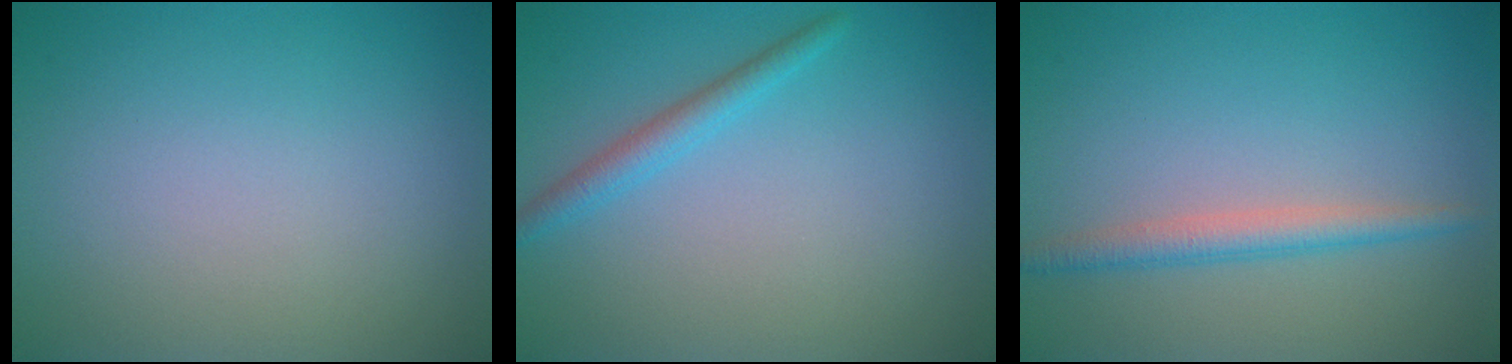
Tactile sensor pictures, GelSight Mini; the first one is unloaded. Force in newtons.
{"total": 2.0, "press": 2.0, "slide": 0.0}
{"total": 2.4, "press": 2.4, "slide": 0.0}